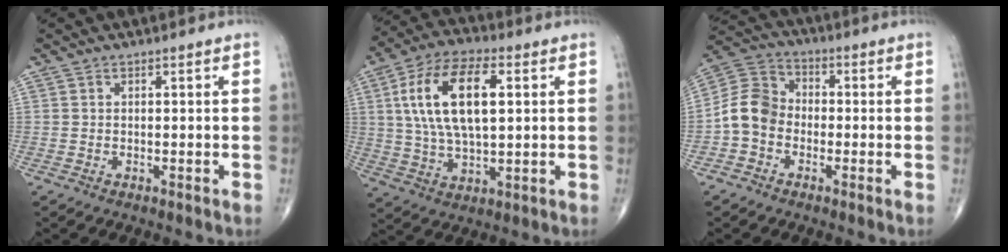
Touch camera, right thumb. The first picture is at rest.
{"total": 16.7, "force": [3.6, 7.8, 14.3], "torque": [-0.270, 0.007, 0.066]}
{"total": 8.4, "force": [-2.0, 6.9, 4.4], "torque": [-0.072, 0.033, -0.054]}